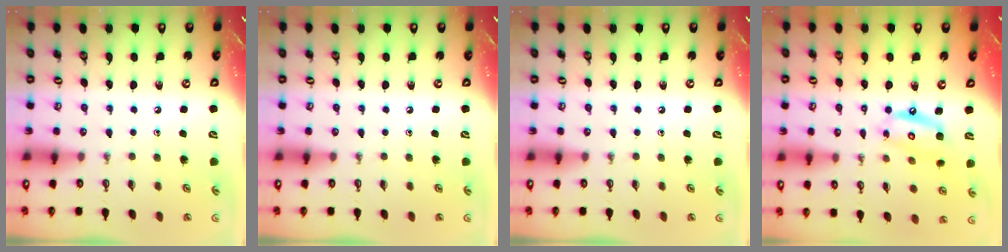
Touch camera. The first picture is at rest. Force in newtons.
{"total": 0.0}
{"total": 0.0}
{"total": 11.3, "press": 11.2, "slide": 1.1}